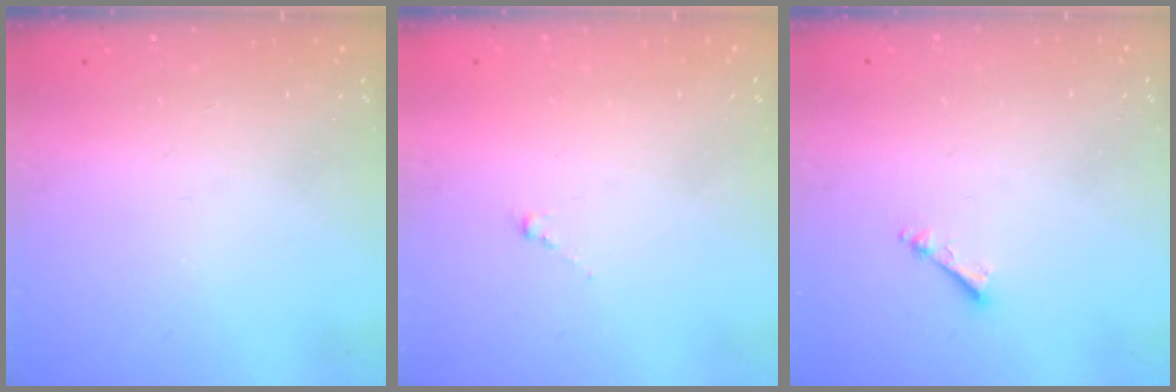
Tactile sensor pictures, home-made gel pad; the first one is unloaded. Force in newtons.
{"total": 0.8, "press": 0.7, "slide": 0.5}
{"total": 2.5, "press": 2.5, "slide": 0.3}